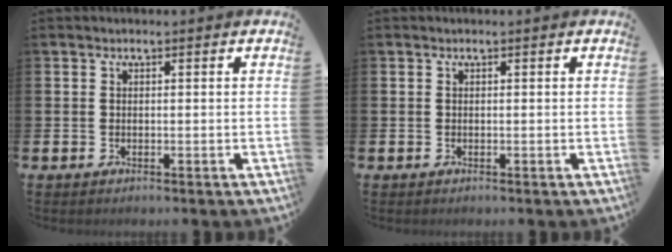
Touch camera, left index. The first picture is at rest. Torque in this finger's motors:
{"motor_torque": [-0.01, 0.01, 0.00, 0.01]}